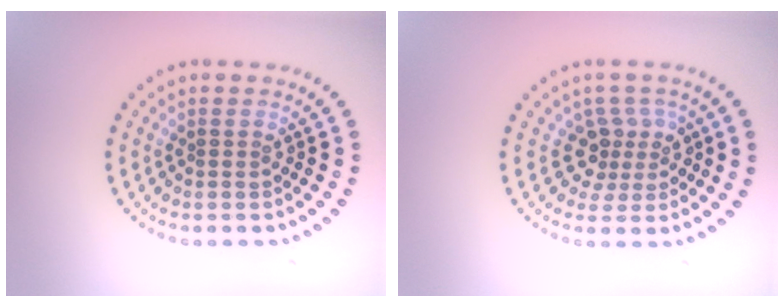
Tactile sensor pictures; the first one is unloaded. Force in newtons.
{"total": 2.9, "press": 2.1, "slide": 2.0}